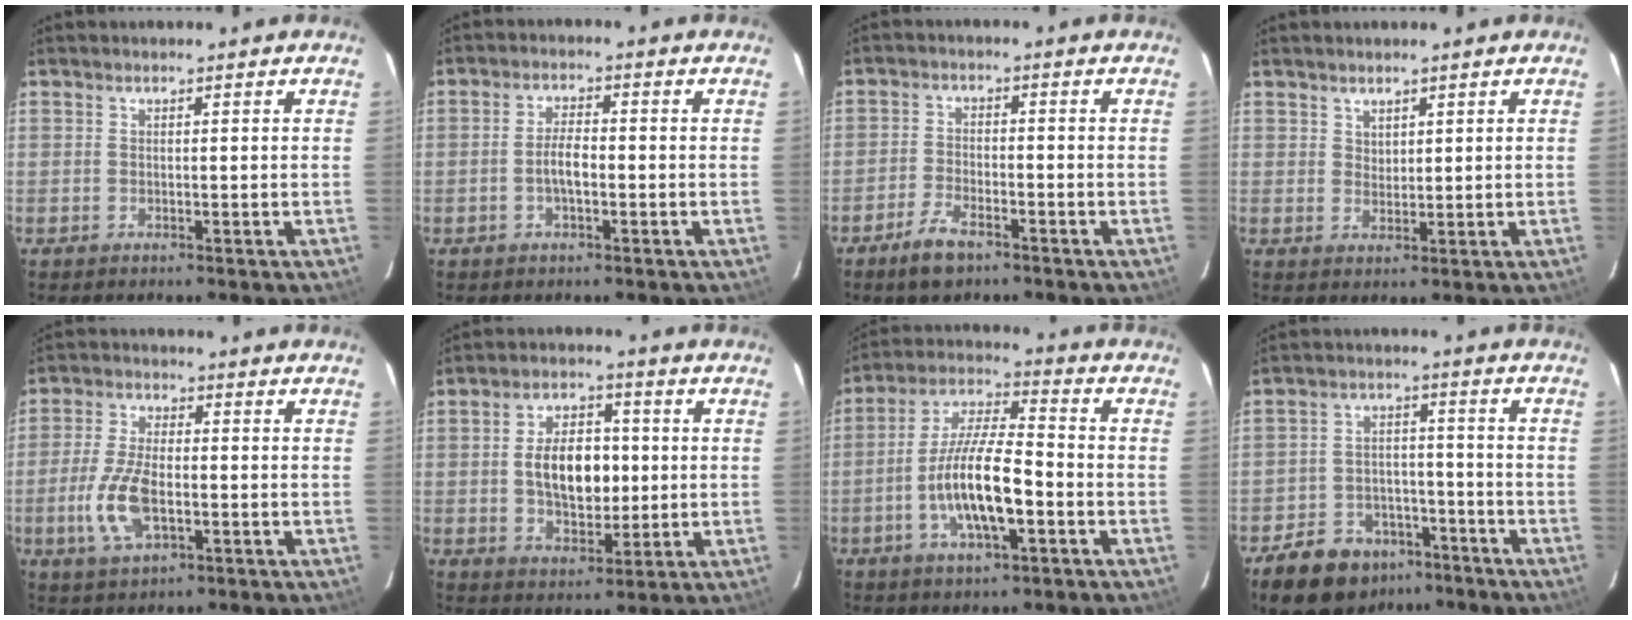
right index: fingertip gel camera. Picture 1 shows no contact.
{"total": 3.7, "force": [-1.1, 1.2, 3.3], "torque": [-0.065, 0.003, -0.018]}
{"total": 5.9, "force": [-4.2, 2.5, 3.4], "torque": [-0.088, -0.003, -0.078]}
{"total": 2.0, "force": [1.6, 1.2, 0.4], "torque": [0.001, 0.003, 0.029]}
{"total": 9.7, "force": [-2.6, 4.4, 8.3], "torque": [-0.181, -0.003, -0.047]}
{"total": 10.7, "force": [0.2, 6.2, 8.7], "torque": [-0.153, 0.017, 0.011]}
{"total": 13.2, "force": [-4.2, 3.6, 12.0], "torque": [-0.239, -0.002, -0.077]}
{"total": 14.1, "force": [-9.7, 8.7, 5.5], "torque": [-0.137, 0.018, -0.135]}